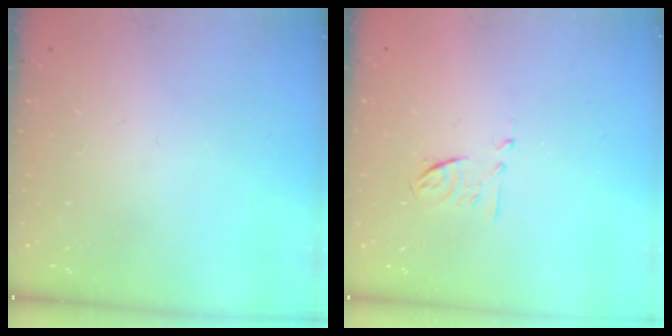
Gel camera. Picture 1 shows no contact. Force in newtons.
{"total": 6.6, "press": 6.5, "slide": 1.1}